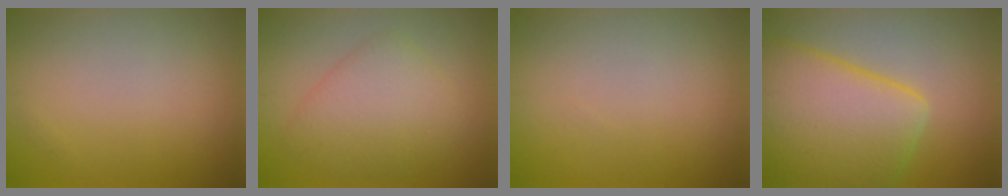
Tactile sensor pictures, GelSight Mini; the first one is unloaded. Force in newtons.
{"total": 4.9, "press": 4.9, "slide": 0.3}
{"total": 0.0}
{"total": 10.9, "press": 10.9, "slide": 0.7}